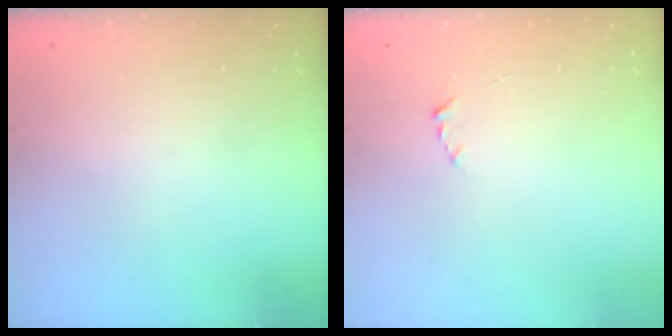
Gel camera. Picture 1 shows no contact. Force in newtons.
{"total": 1.9, "press": 1.9, "slide": 0.2}